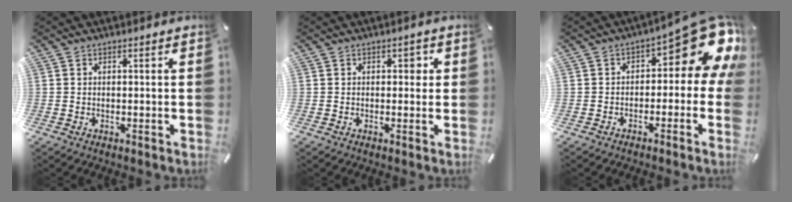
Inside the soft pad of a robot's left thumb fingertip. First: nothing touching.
{"total": 1.6, "force": [0.3, 1.2, 0.9], "torque": [-0.004, 0.002, -0.002]}
{"total": 13.7, "force": [5.3, 6.4, 10.9], "torque": [-0.133, -0.045, 0.086]}